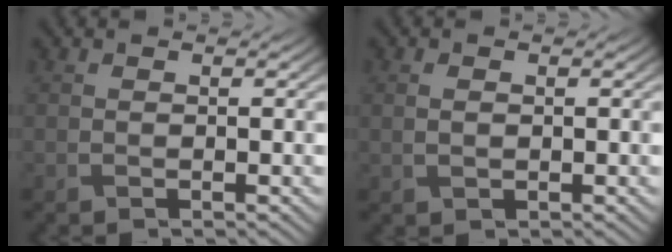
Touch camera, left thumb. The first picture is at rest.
{"total": 1.4, "force": [0.0, 0.9, 1.1], "torque": [-0.028, -0.002, 0.004]}